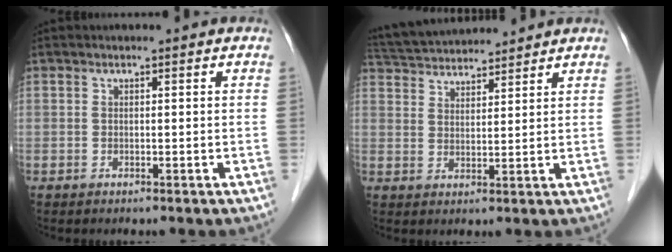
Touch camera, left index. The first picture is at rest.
{"total": 10.5, "force": [10.0, 1.2, 2.8], "torque": [-0.060, 0.033, 0.168]}